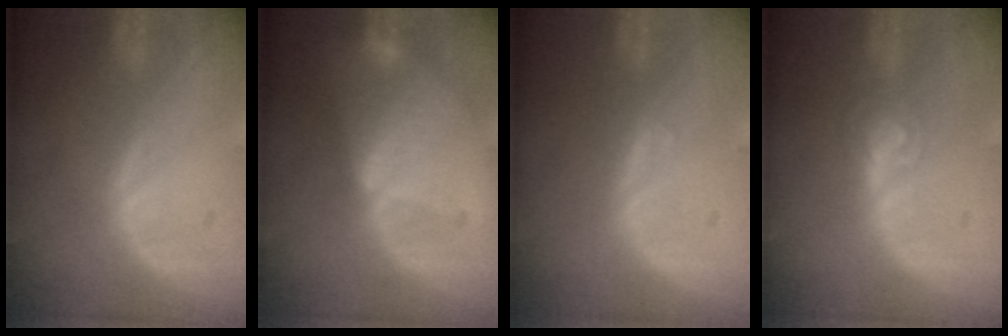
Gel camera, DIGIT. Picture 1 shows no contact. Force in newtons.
{"total": 5.4, "press": 5.3, "slide": 0.5}
{"total": 0.6, "press": 0.4, "slide": 0.4}
{"total": 4.0, "press": 3.6, "slide": 1.7}